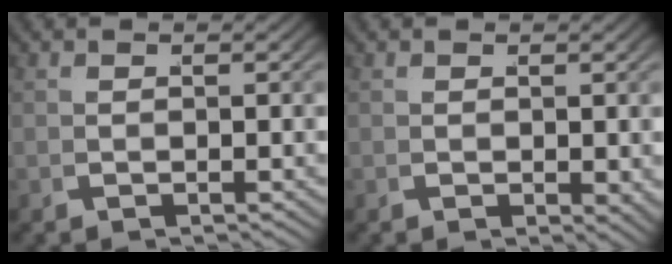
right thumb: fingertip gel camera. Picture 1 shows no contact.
{"total": 1.1, "force": [0.2, 0.6, 0.9], "torque": [-0.005, -0.004, 0.008]}